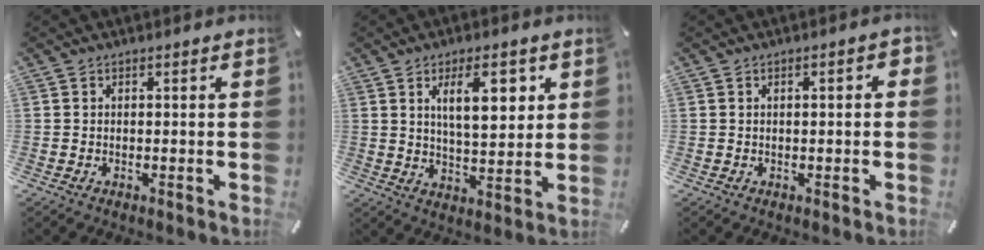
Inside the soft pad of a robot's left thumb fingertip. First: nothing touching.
{"total": 11.3, "force": [4.9, 4.6, 9.1], "torque": [-0.139, -0.010, 0.076]}
{"total": 2.2, "force": [0.1, 0.8, 2.1], "torque": [-0.037, 0.006, -0.001]}